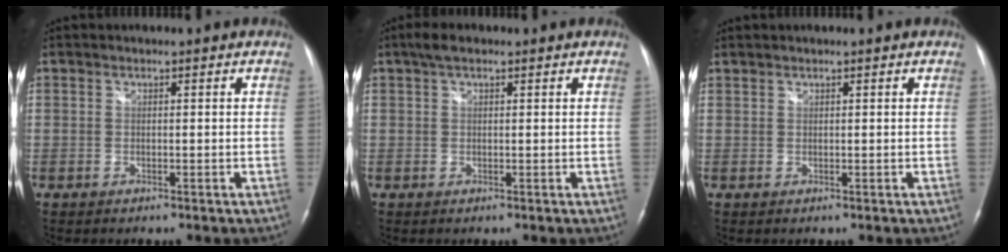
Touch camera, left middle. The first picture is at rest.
{"total": 2.6, "force": [1.7, 1.0, 1.7], "torque": [-0.035, 0.020, 0.030]}
{"total": 0.5, "force": [0.5, 0.0, 0.0], "torque": [-0.006, 0.006, 0.014]}